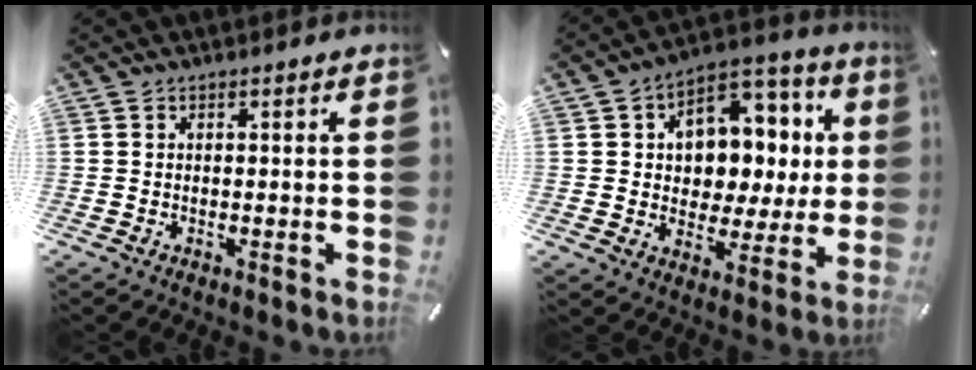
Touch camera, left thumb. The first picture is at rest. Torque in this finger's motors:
{"motor_torque": [0.51, 0.86, 0.93, 0.55, 0.16]}